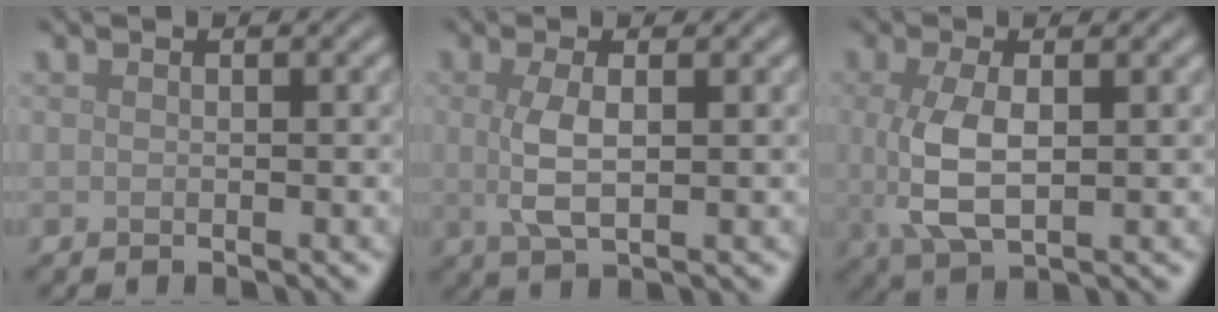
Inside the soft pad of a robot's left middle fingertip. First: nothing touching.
{"total": 3.3, "force": [0.2, 1.1, 3.1], "torque": [-0.072, -0.001, 0.006]}
{"total": 5.2, "force": [0.2, 2.3, 4.7], "torque": [-0.115, -0.004, 0.006]}